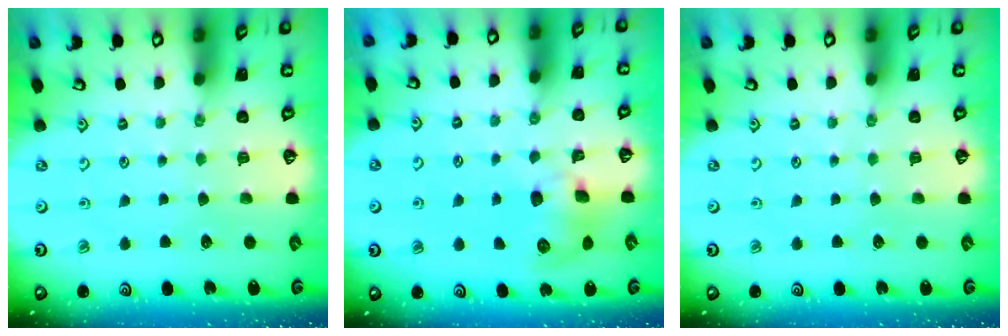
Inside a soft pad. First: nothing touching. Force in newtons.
{"total": 9.2, "press": 9.2, "slide": 0.5}
{"total": 0.0}